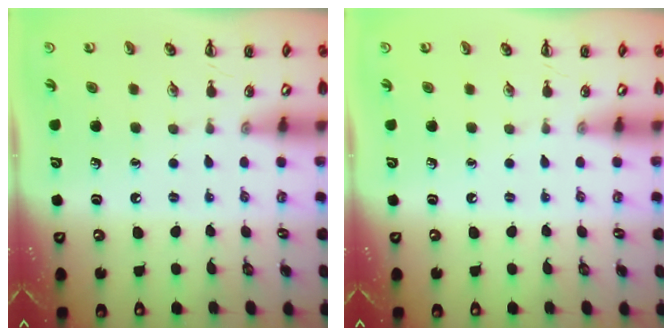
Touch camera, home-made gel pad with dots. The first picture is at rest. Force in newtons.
{"total": 0.0}